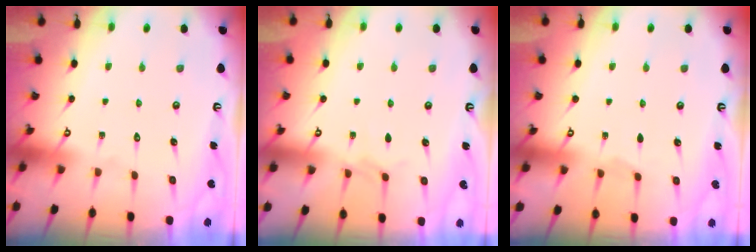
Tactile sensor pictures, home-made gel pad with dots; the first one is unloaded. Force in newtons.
{"total": 2.8, "press": 2.8, "slide": 0.5}
{"total": 1.6, "press": 1.6, "slide": 0.4}